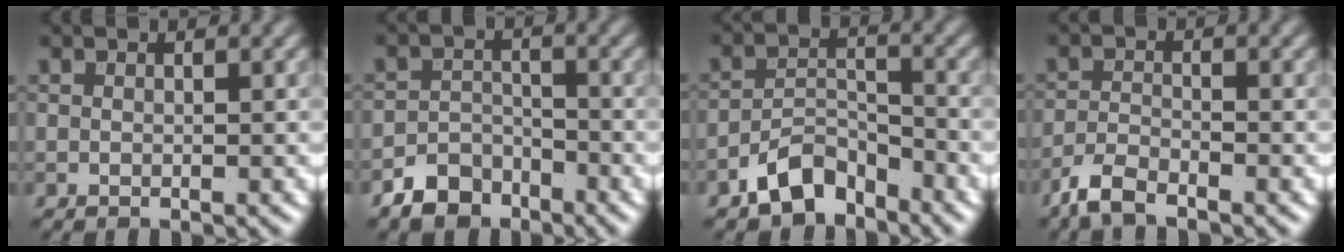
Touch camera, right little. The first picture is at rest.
{"total": 3.4, "force": [-2.6, 2.0, 0.8], "torque": [-0.010, 0.003, -0.052]}
{"total": 4.6, "force": [-3.6, 2.1, 2.1], "torque": [-0.030, 0.005, -0.073]}
{"total": 2.9, "force": [-2.4, 0.7, 1.4], "torque": [-0.034, -0.005, -0.059]}